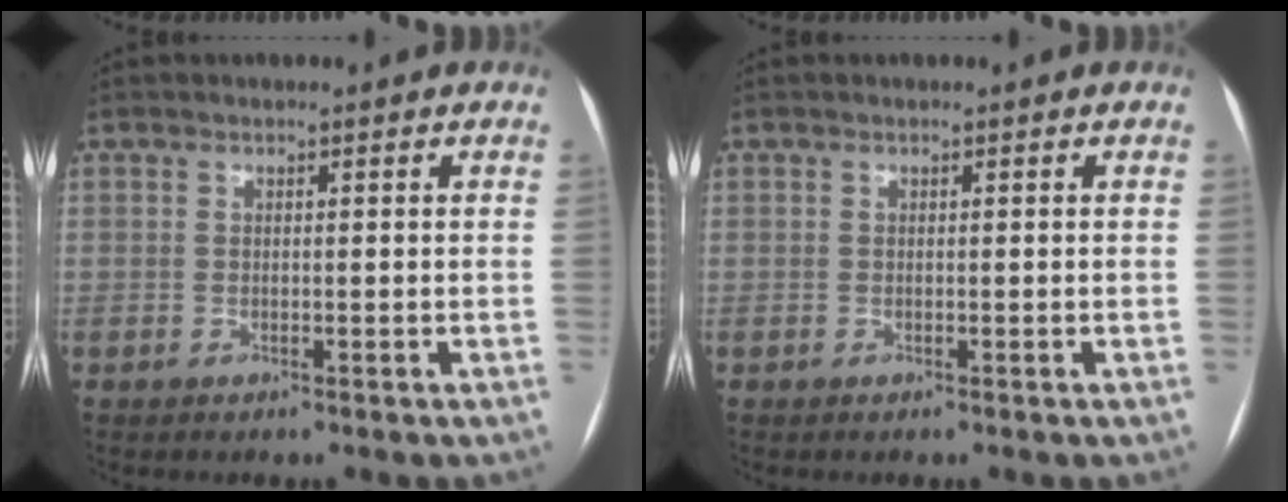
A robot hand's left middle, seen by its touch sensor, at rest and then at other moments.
{"total": 0.0}